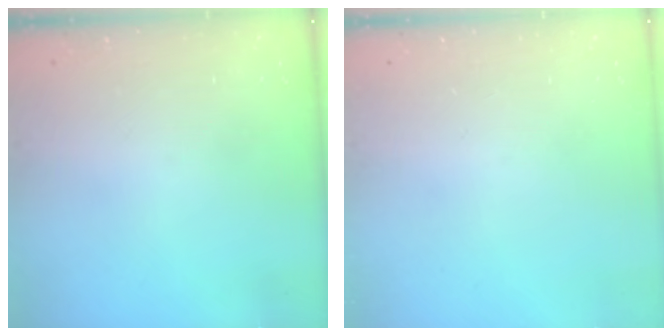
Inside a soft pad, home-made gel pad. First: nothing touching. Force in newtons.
{"total": 0.0}